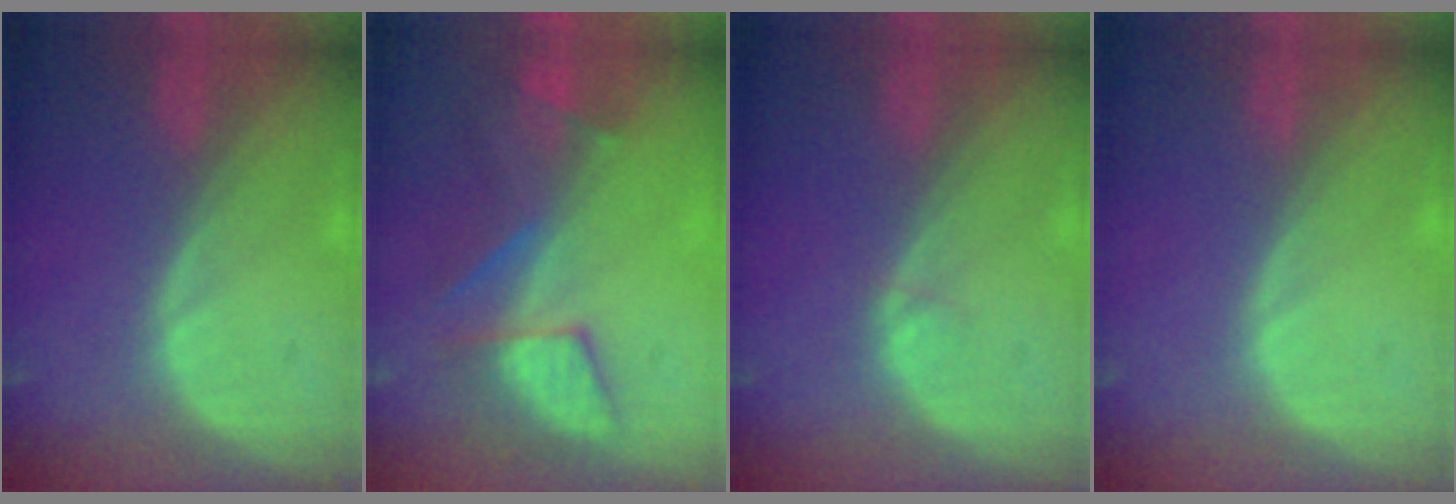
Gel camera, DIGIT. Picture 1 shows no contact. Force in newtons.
{"total": 8.0, "press": 7.4, "slide": 3.2}
{"total": 0.5, "press": 0.5, "slide": 0.1}
{"total": 0.0}